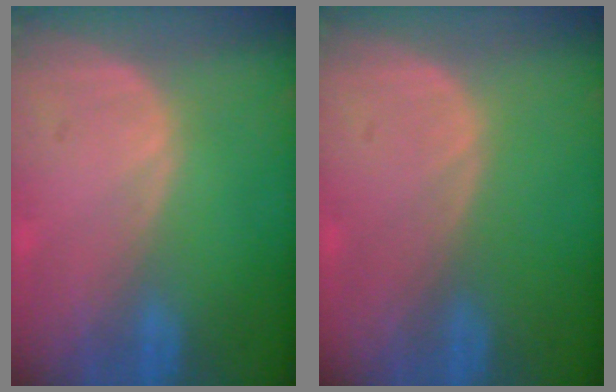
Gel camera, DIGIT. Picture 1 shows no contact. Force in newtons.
{"total": 0.0}